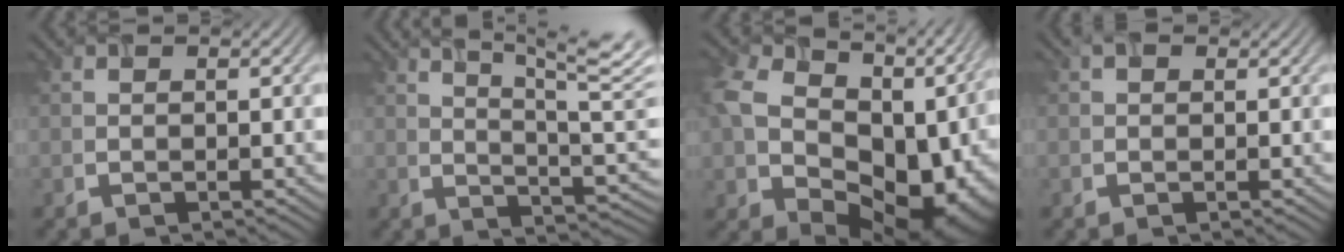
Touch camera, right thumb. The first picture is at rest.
{"total": 11.0, "force": [6.6, 2.2, 8.5], "torque": [-0.126, 0.006, 0.098]}
{"total": 17.9, "force": [2.3, 12.9, 12.1], "torque": [-0.233, -0.022, 0.090]}
{"total": 1.1, "force": [0.5, 0.8, 0.5], "torque": [-0.007, 0.005, 0.005]}